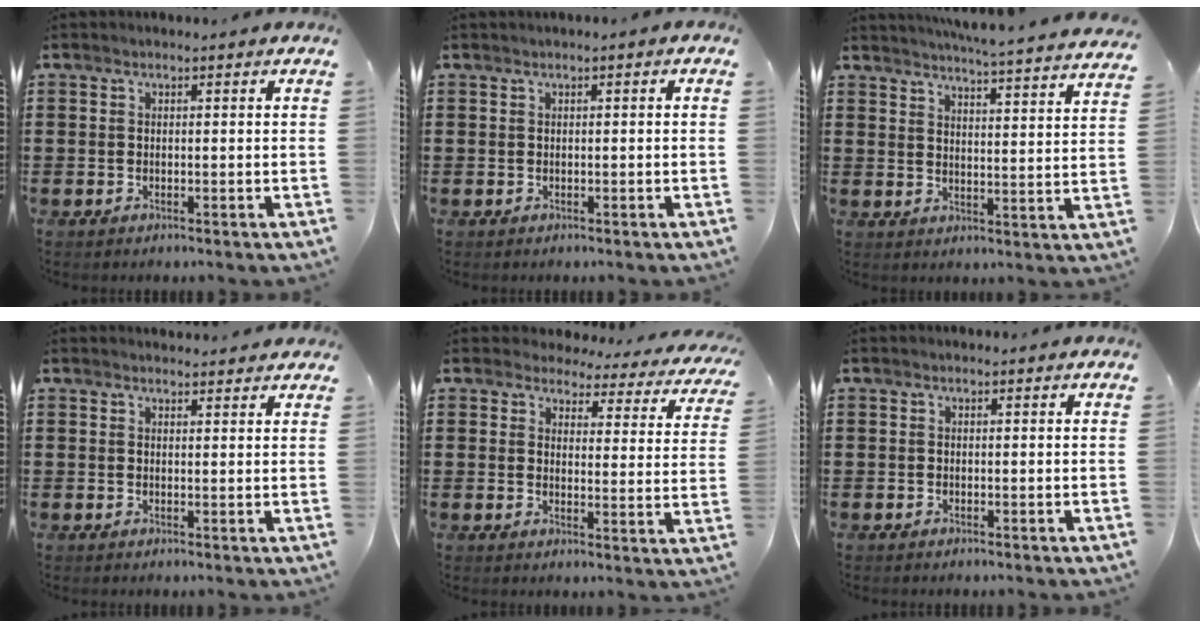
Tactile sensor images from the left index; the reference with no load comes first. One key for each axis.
{"total": 0.0}
{"total": 4.8, "fx": 4.6, "fy": -0.8, "fz": 1.0, "tx": -0.032, "ty": -0.038, "tz": 0.076}
{"total": 1.5, "fx": 1.5, "fy": 0.3, "fz": 0.1, "tx": -0.005, "ty": 0.003, "tz": 0.029}
{"total": 3.4, "fx": 3.2, "fy": 0.9, "fz": 0.6, "tx": -0.034, "ty": -0.019, "tz": 0.053}
{"total": 0.0}